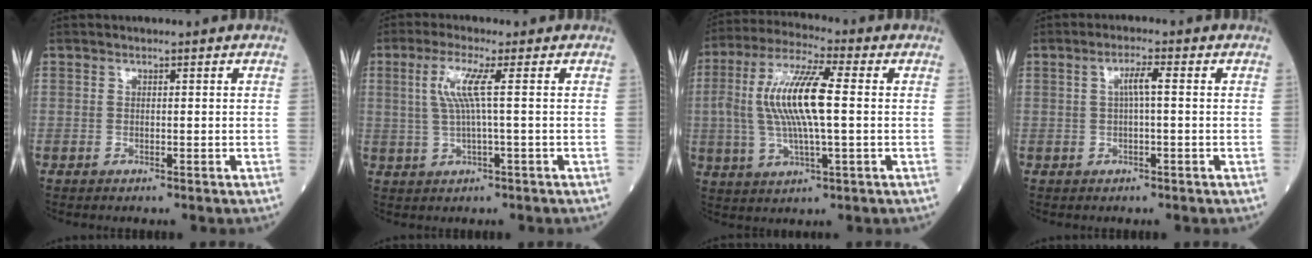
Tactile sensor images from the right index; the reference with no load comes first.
{"total": 5.0, "force": [1.0, -0.5, 4.9], "torque": [-0.108, 0.008, 0.024]}
{"total": 12.9, "force": [0.6, 2.3, 12.6], "torque": [-0.262, 0.013, 0.008]}
{"total": 2.7, "force": [0.3, 0.1, 2.7], "torque": [-0.050, 0.005, 0.005]}